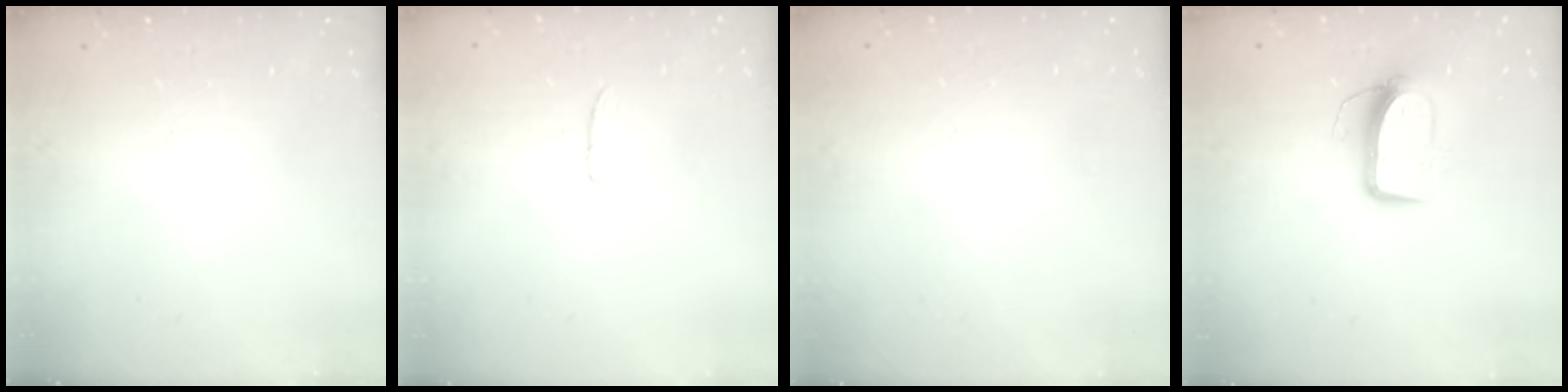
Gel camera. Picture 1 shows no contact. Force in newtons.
{"total": 2.4, "press": 2.4, "slide": 0.1}
{"total": 0.0}
{"total": 10.0, "press": 10.0, "slide": 0.3}